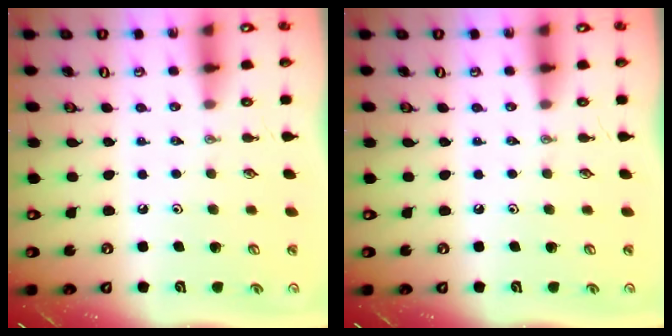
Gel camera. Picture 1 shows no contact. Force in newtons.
{"total": 0.0}